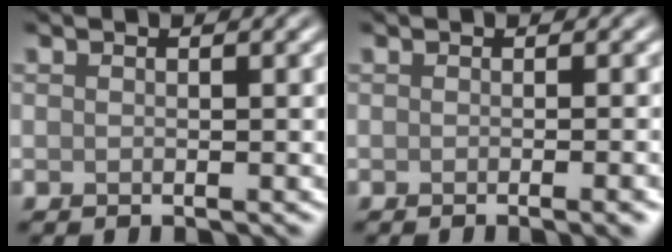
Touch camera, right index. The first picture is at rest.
{"total": 2.9, "force": [-0.8, 1.0, 2.7], "torque": [-0.014, -0.001, -0.010]}